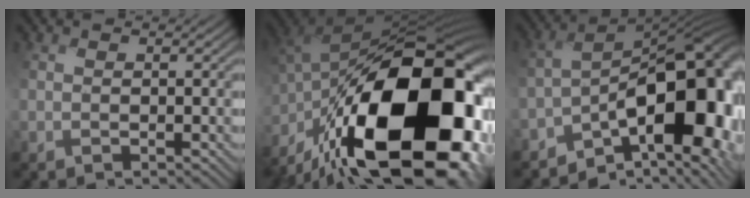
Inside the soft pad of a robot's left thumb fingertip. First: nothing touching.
{"total": 22.0, "force": [-8.4, 10.1, 17.7], "torque": [-0.325, -0.038, -0.108]}
{"total": 16.2, "force": [-6.2, 7.8, 12.7], "torque": [-0.152, -0.008, -0.095]}